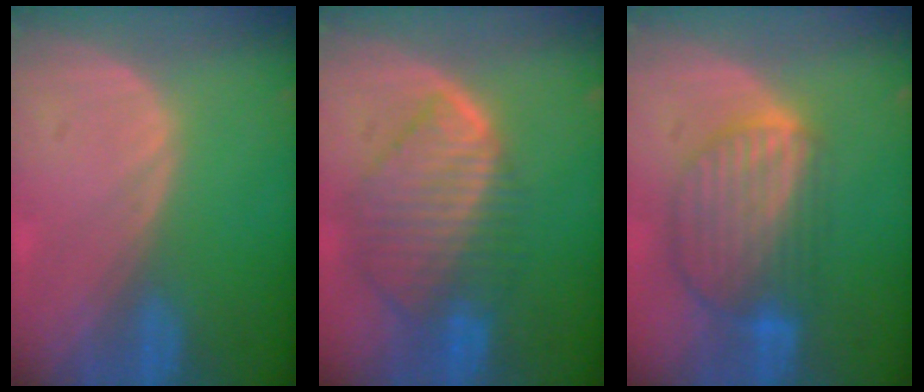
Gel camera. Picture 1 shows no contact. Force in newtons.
{"total": 9.7, "press": 8.5, "slide": 4.7}
{"total": 9.0, "press": 7.7, "slide": 4.6}